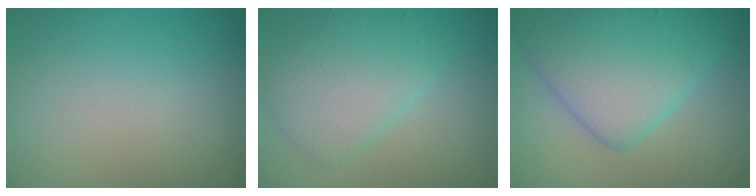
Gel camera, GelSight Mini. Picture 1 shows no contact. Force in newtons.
{"total": 4.9, "press": 4.9, "slide": 0.3}
{"total": 7.5, "press": 7.5, "slide": 0.2}